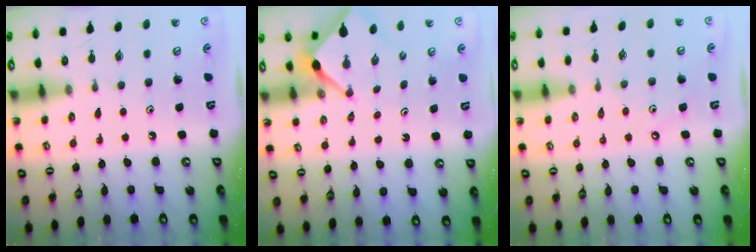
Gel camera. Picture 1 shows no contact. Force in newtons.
{"total": 2.4, "press": 2.4, "slide": 0.3}
{"total": 2.6, "press": 2.6, "slide": 0.3}